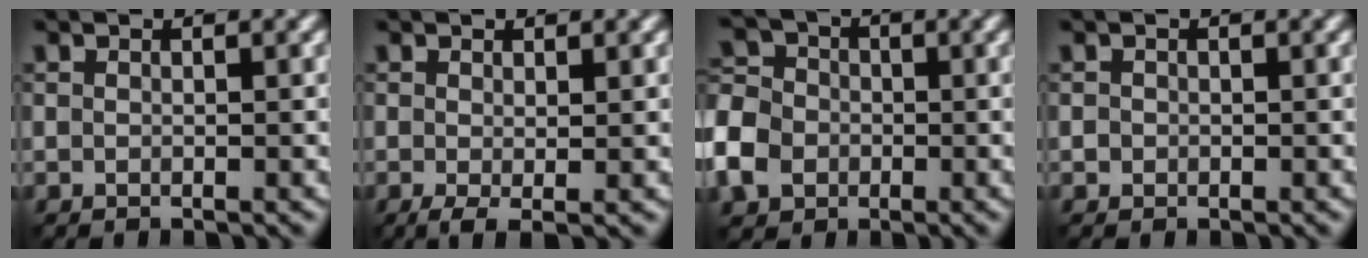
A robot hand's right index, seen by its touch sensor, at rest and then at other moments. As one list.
[{"total": 1.5, "force": [-0.2, 0.4, 1.5], "torque": [-0.028, -0.009, -0.004]}, {"total": 6.4, "force": [-2.3, 5.2, 3.0], "torque": [-0.080, -0.003, -0.057]}, {"total": 0.6, "force": [-0.1, 0.6, 0.1], "torque": [0.004, -0.004, -0.003]}]